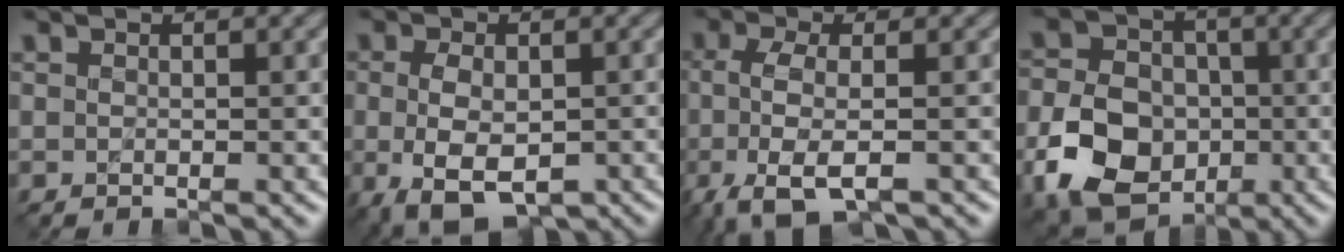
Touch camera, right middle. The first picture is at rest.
{"total": 6.4, "force": [-2.2, 3.7, 4.7], "torque": [-0.096, -0.018, -0.029]}
{"total": 5.3, "force": [-2.1, 1.9, 4.5], "torque": [-0.099, -0.004, -0.045]}
{"total": 9.1, "force": [-3.1, 7.1, 4.8], "torque": [-0.102, -0.008, -0.071]}